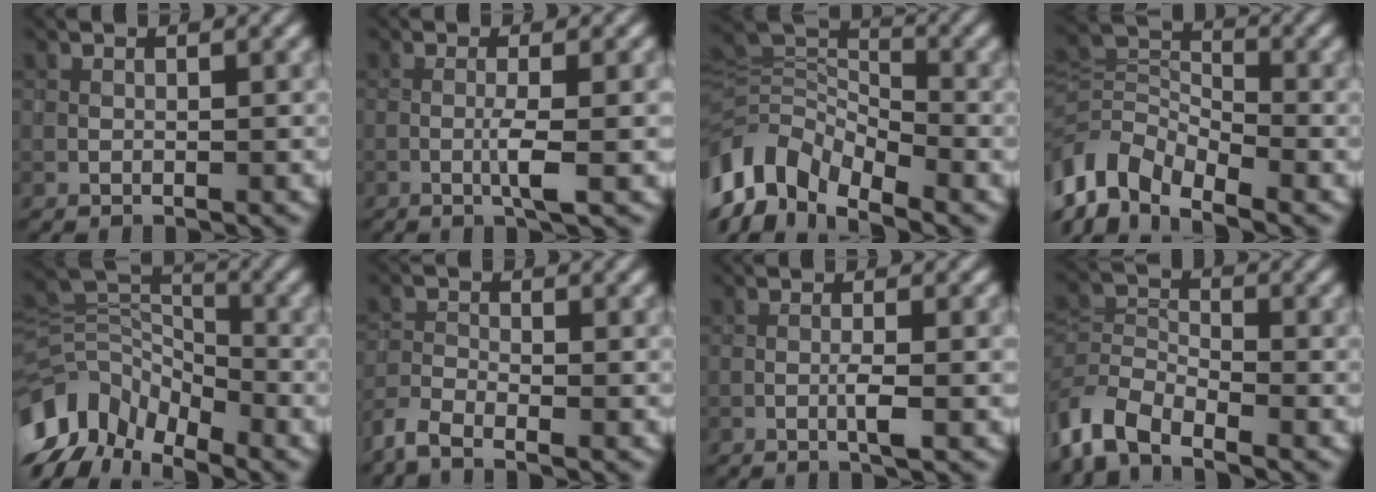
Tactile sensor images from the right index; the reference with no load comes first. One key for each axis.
{"total": 2.5, "fx": -0.6, "fy": -0.1, "fz": 2.5, "tx": -0.047, "ty": -0.001, "tz": -0.016}
{"total": 9.0, "fx": -4.7, "fy": 5.5, "fz": 5.4, "tx": -0.104, "ty": -0.003, "tz": -0.104}
{"total": 8.2, "fx": -4.8, "fy": 4.8, "fz": 4.6, "tx": -0.091, "ty": -0.004, "tz": -0.108}
{"total": 9.4, "fx": -5.6, "fy": 5.4, "fz": 5.4, "tx": -0.111, "ty": 0.006, "tz": -0.115}
{"total": 3.4, "fx": -2.8, "fy": 0.9, "fz": 1.7, "tx": -0.040, "ty": -0.006, "tz": -0.071}
{"total": 1.8, "fx": -0.6, "fy": 0.0, "fz": 1.7, "tx": -0.032, "ty": 0.001, "tz": -0.013}
{"total": 5.0, "fx": -3.6, "fy": 2.3, "fz": 2.6, "tx": -0.051, "ty": -0.002, "tz": -0.083}